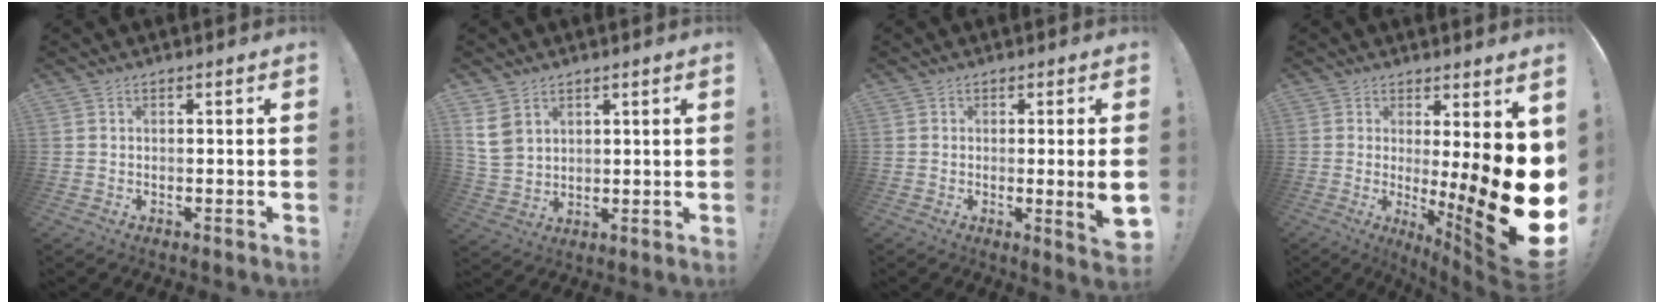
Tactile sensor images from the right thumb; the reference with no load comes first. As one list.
[{"total": 7.7, "force": [4.1, 5.4, 3.7], "torque": [-0.076, -0.013, 0.080]}, {"total": 6.6, "force": [-0.6, 0.1, 6.6], "torque": [-0.088, -0.013, -0.008]}, {"total": 19.9, "force": [-1.6, 3.4, 19.5], "torque": [-0.244, -0.045, -0.011]}]